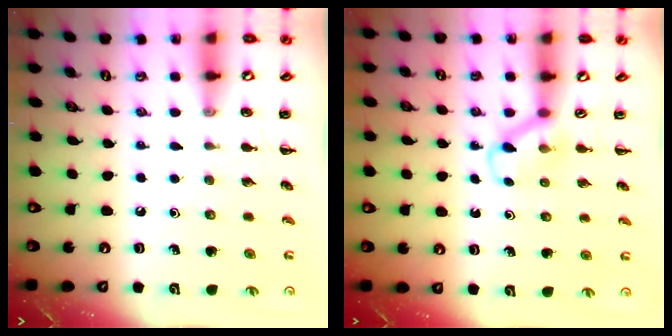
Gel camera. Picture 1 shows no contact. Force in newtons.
{"total": 3.7, "press": 3.5, "slide": 1.2}